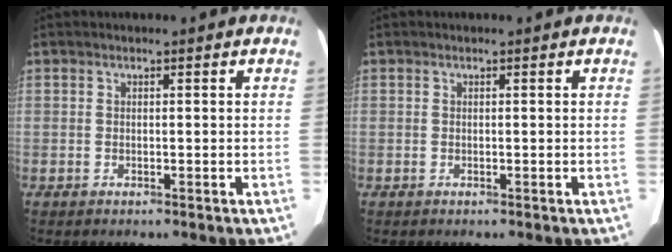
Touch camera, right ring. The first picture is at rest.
{"total": 0.0}